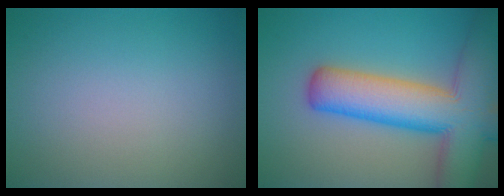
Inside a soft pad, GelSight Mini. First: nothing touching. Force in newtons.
{"total": 11.7, "press": 11.7, "slide": 0.7}